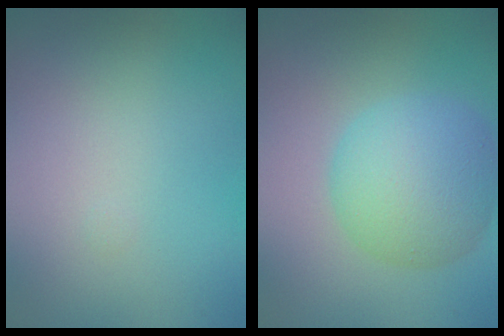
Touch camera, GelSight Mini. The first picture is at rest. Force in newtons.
{"total": 6.5, "press": 6.5, "slide": 0.1}